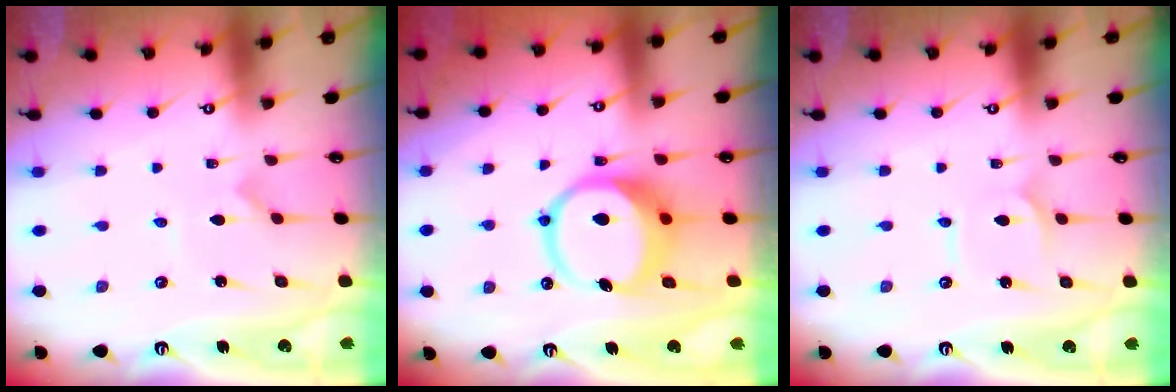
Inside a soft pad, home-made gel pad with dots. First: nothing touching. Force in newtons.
{"total": 12.2, "press": 12.0, "slide": 2.2}
{"total": 1.6, "press": 1.6, "slide": 0.0}